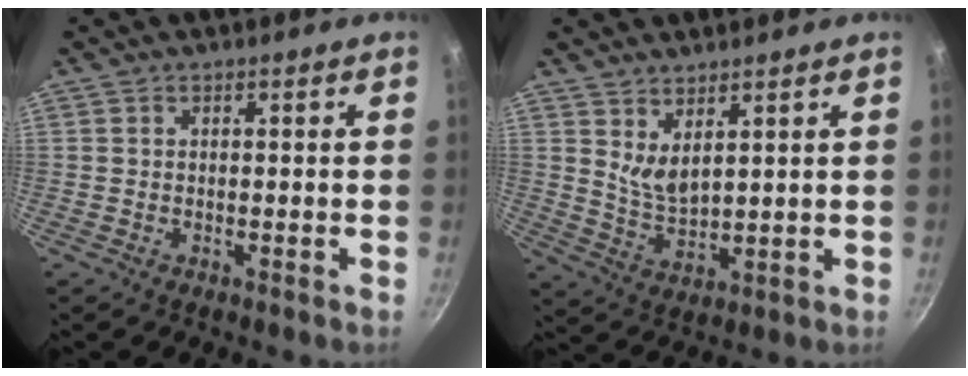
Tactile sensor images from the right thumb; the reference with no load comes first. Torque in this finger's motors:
{"motor_torque": [0.73, 0.63, -0.16, -0.07, 0.02]}